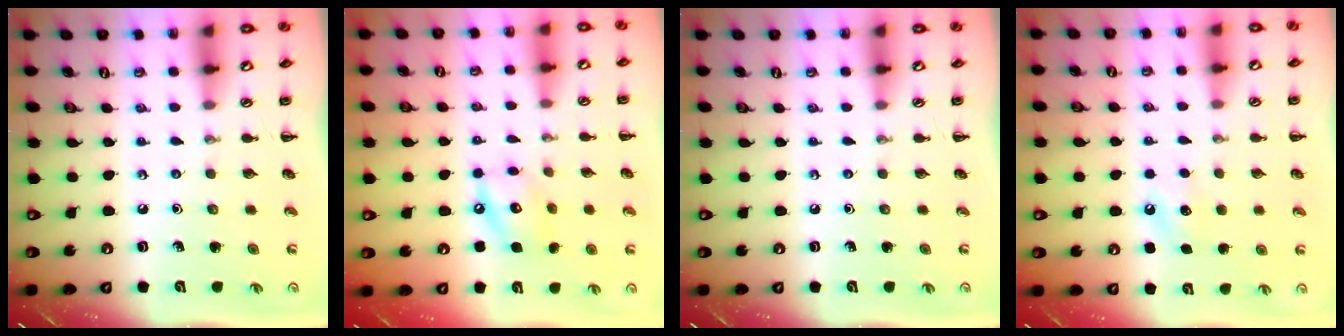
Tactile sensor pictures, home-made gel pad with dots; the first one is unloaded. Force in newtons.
{"total": 10.6, "press": 10.5, "slide": 1.5}
{"total": 0.0}
{"total": 6.1, "press": 5.9, "slide": 1.5}